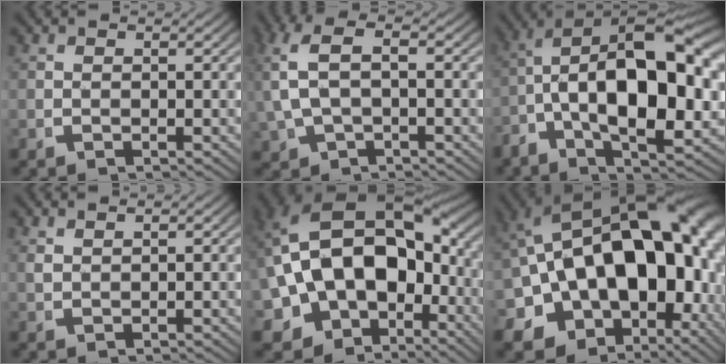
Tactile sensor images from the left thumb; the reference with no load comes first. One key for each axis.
{"total": 5.6, "fx": 0.3, "fy": 3.5, "fz": 4.4, "tx": -0.125, "ty": -0.003, "tz": 0.020}
{"total": 15.2, "fx": -0.6, "fy": 8.5, "fz": 12.5, "tx": -0.226, "ty": -0.035, "tz": -0.008}
{"total": 1.2, "fx": 1.2, "fy": -0.1, "fz": 0.3, "tx": -0.007, "ty": 0.004, "tz": 0.031}
{"total": 20.7, "fx": -2.1, "fy": 15.4, "fz": 13.7, "tx": -0.281, "ty": -0.067, "tz": -0.016}
{"total": 27.4, "fx": -3.8, "fy": 19.8, "fz": 18.6, "tx": -0.343, "ty": -0.071, "tz": -0.047}